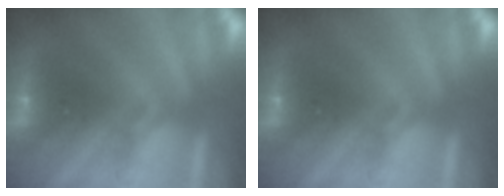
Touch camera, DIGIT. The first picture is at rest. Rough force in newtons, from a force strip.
{"total": 0.0}